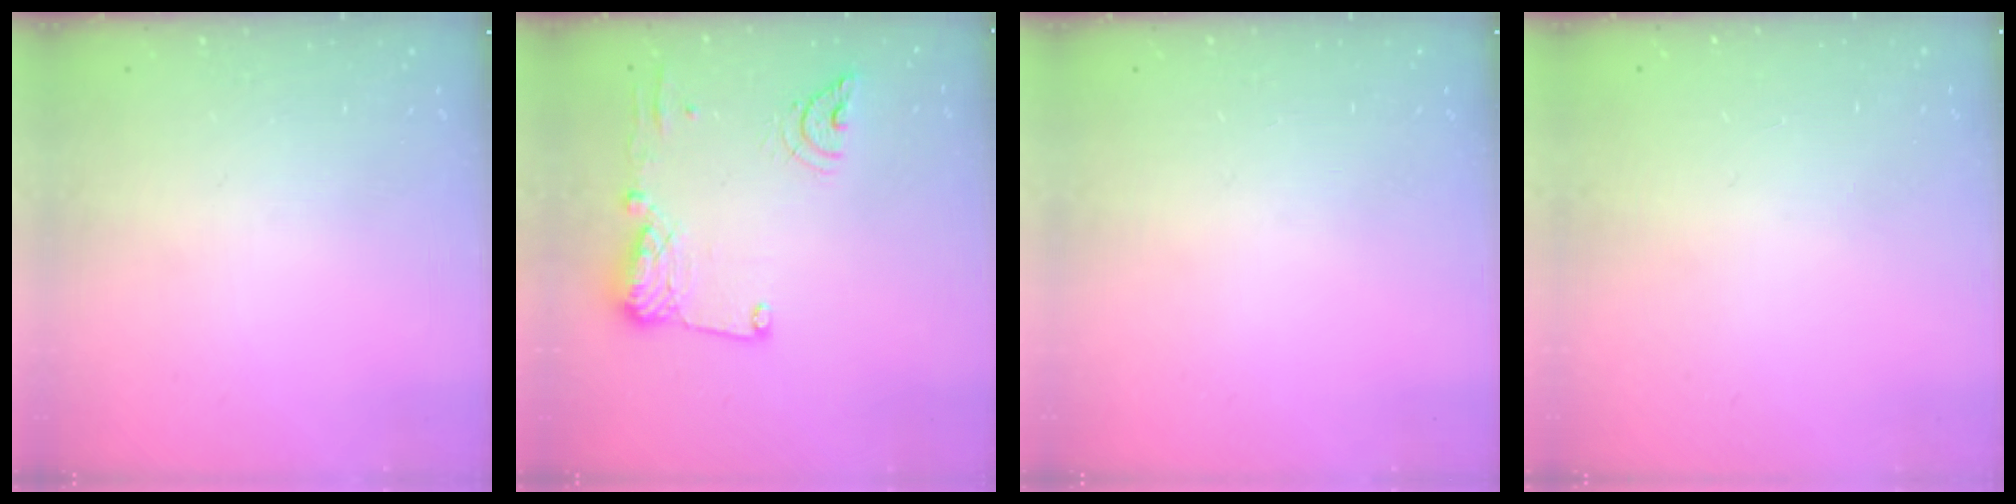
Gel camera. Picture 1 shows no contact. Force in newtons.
{"total": 14.2, "press": 14.0, "slide": 1.8}
{"total": 0.0}
{"total": 0.9, "press": 0.9, "slide": 0.0}